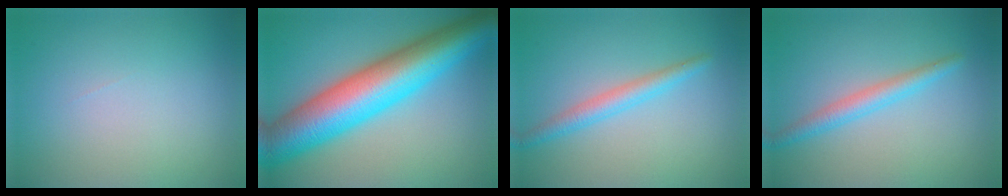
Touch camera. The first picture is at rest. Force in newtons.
{"total": 12.8, "press": 12.8, "slide": 0.1}
{"total": 2.4, "press": 2.4, "slide": 0.1}
{"total": 2.4, "press": 2.4, "slide": 0.1}